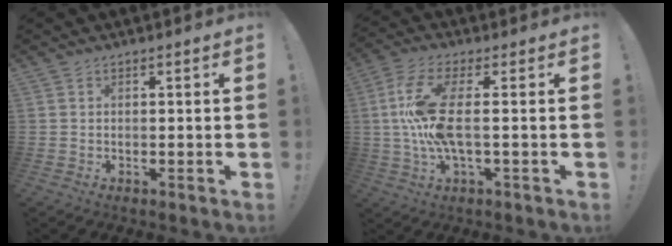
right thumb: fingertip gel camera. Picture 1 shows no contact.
{"total": 13.4, "force": [0.5, 3.9, 12.9], "torque": [-0.261, -0.009, 0.005]}